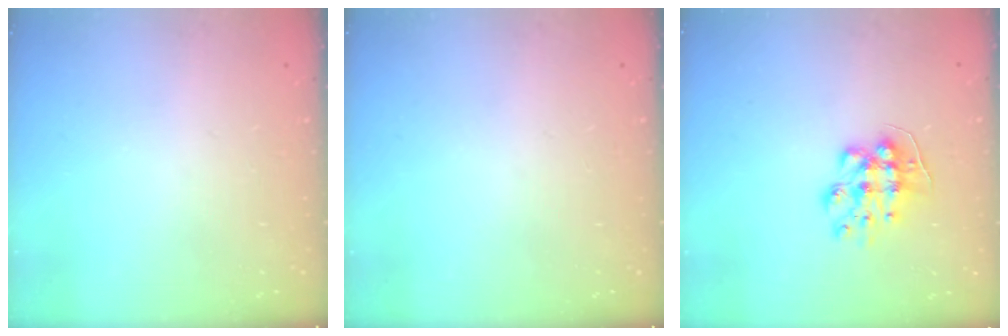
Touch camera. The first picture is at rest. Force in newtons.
{"total": 0.0}
{"total": 8.8, "press": 8.7, "slide": 0.6}